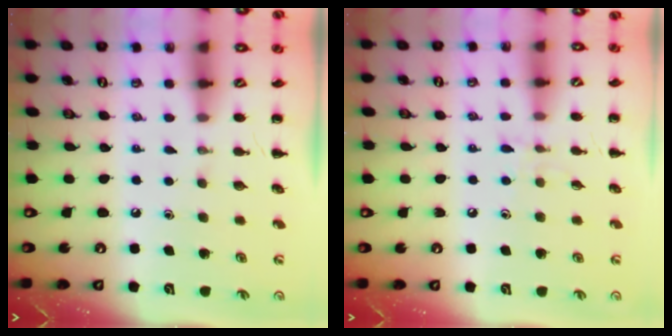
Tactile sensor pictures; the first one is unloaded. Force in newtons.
{"total": 4.7, "press": 4.4, "slide": 1.5}